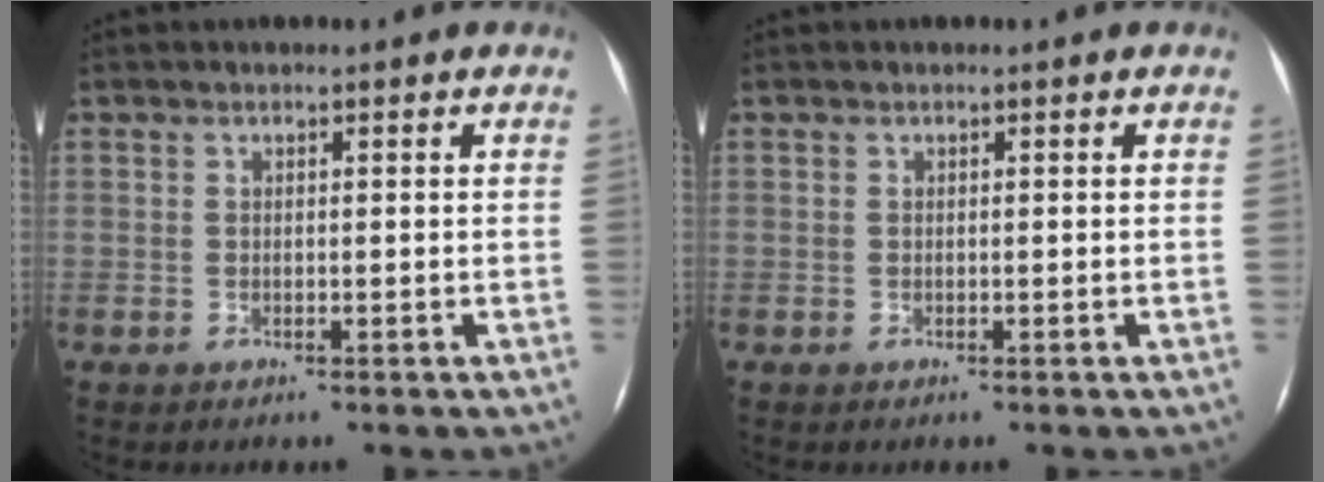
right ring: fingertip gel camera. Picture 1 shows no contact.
{"total": 0.0}